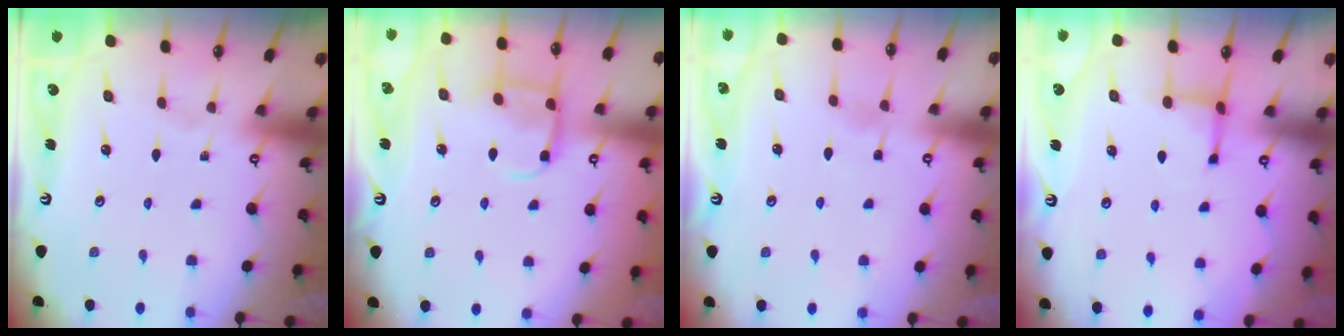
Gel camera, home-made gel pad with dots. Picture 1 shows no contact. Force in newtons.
{"total": 11.0, "press": 10.9, "slide": 1.2}
{"total": 5.5, "press": 5.5, "slide": 0.5}
{"total": 2.8, "press": 2.7, "slide": 0.6}